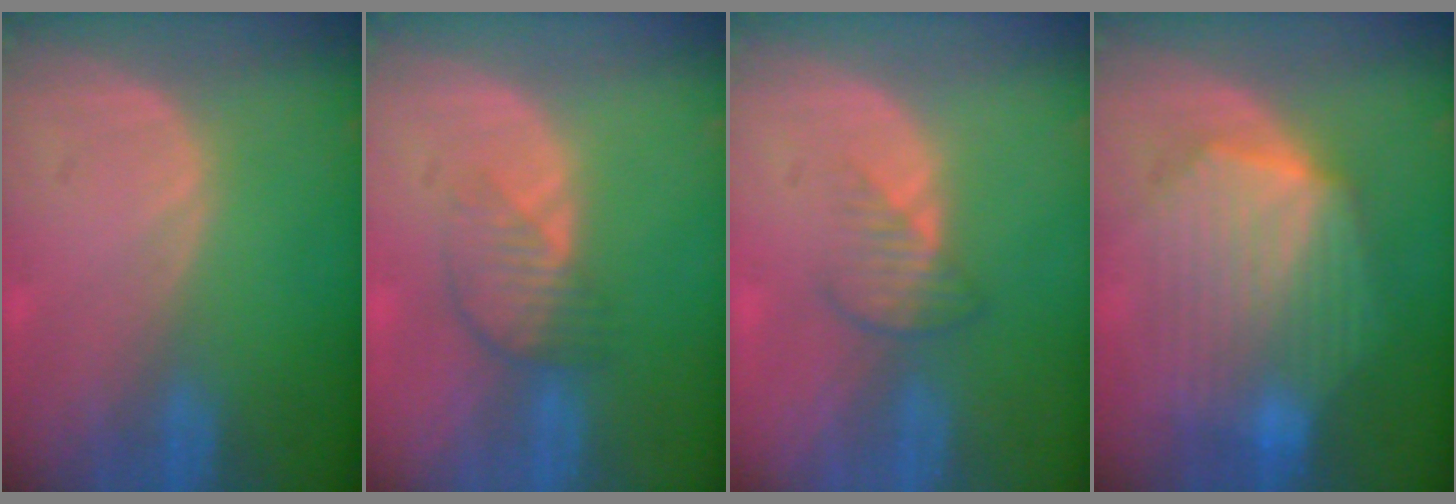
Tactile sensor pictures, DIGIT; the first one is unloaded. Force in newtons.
{"total": 3.9, "press": 3.6, "slide": 1.4}
{"total": 3.1, "press": 2.9, "slide": 1.2}
{"total": 10.3, "press": 10.3, "slide": 0.9}